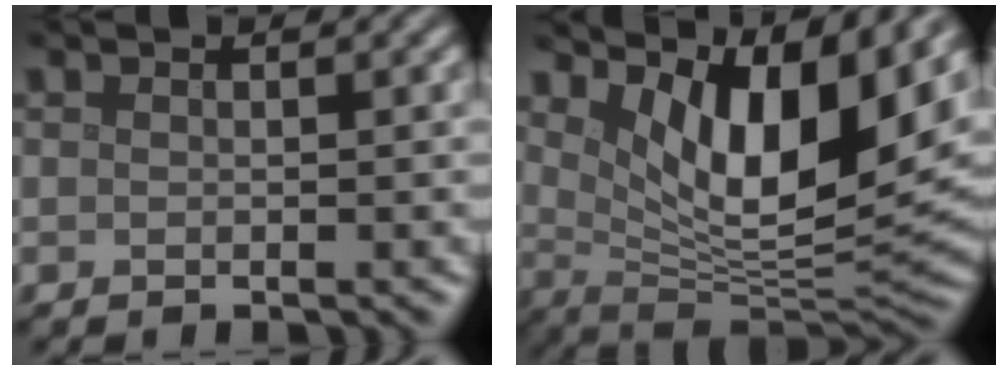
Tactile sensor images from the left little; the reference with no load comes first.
{"total": 10.1, "force": [4.1, 3.8, 8.4], "torque": [-0.136, -0.017, 0.071]}